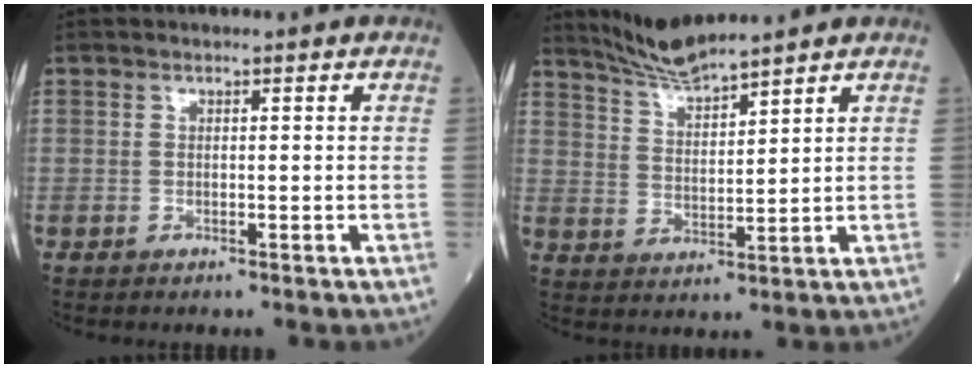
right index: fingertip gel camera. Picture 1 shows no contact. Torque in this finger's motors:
{"motor_torque": [-0.08, 0.55, -0.04, 0.02]}